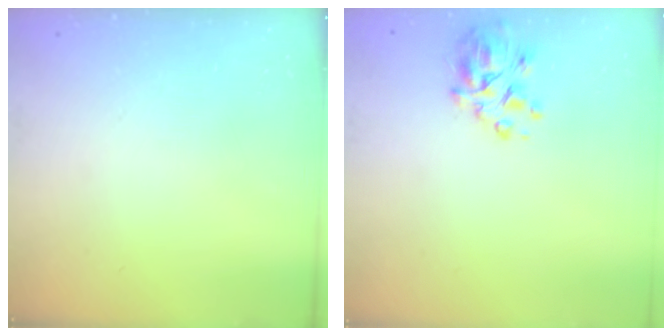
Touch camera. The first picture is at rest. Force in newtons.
{"total": 7.6, "press": 7.2, "slide": 2.5}